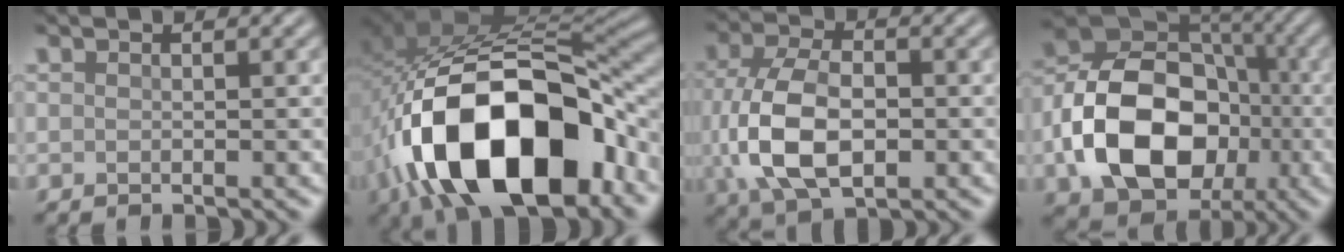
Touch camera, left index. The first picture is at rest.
{"total": 17.6, "force": [-6.7, 9.4, 13.2], "torque": [-0.212, -0.016, -0.106]}
{"total": 9.0, "force": [-1.1, 5.6, 7.0], "torque": [-0.160, -0.009, -0.018]}
{"total": 12.8, "force": [-2.9, 9.4, 8.1], "torque": [-0.146, 0.000, -0.062]}